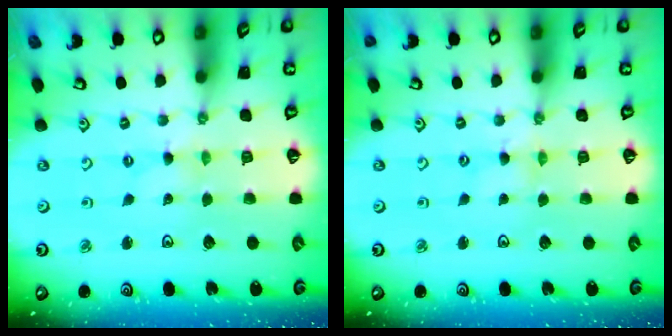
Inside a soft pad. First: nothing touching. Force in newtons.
{"total": 1.4, "press": 1.4, "slide": 0.2}